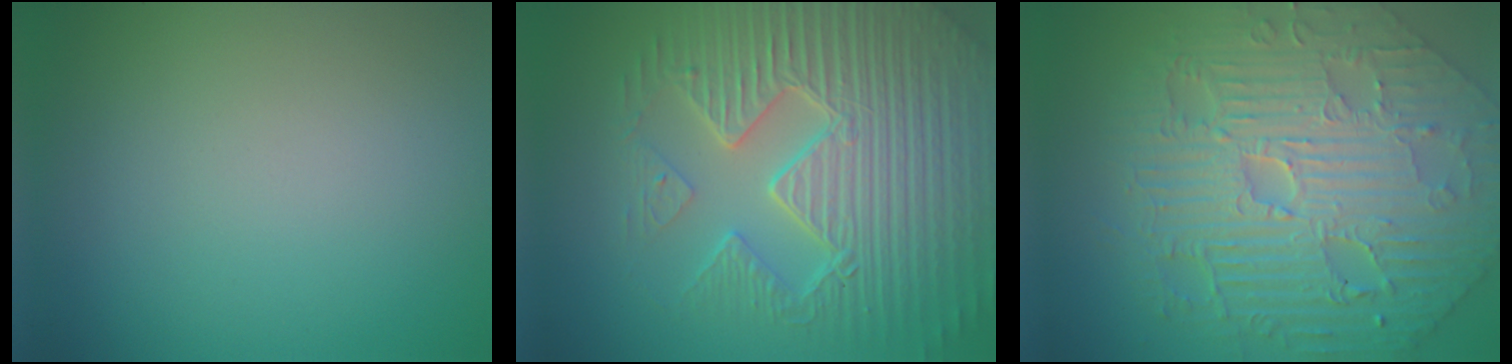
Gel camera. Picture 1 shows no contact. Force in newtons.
{"total": 9.5, "press": 6.7, "slide": 6.8}
{"total": 9.4, "press": 7.1, "slide": 6.3}